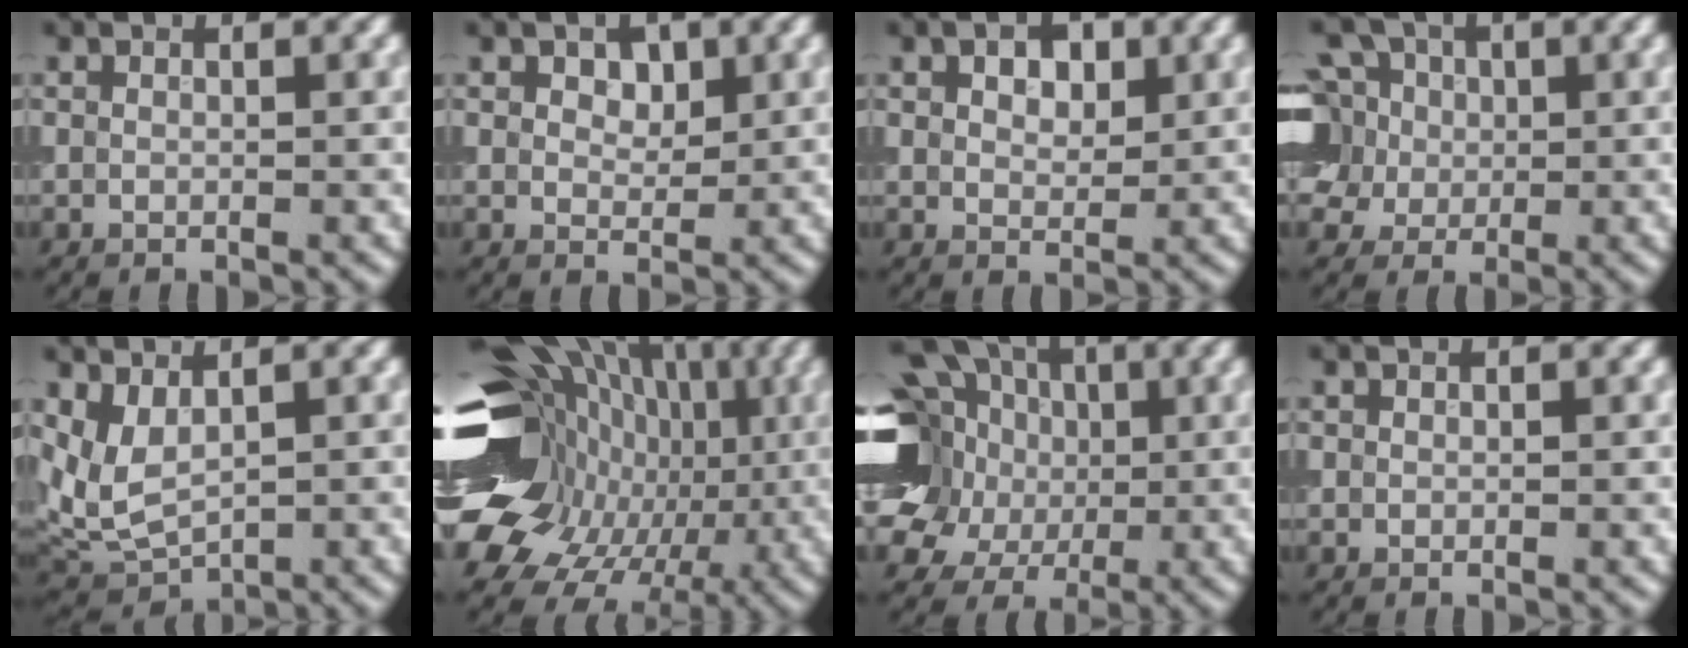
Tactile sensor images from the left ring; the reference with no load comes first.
{"total": 2.0, "force": [0.9, 1.3, 1.2], "torque": [-0.019, -0.001, 0.013]}
{"total": 3.6, "force": [1.6, 2.1, 2.4], "torque": [-0.032, 0.008, 0.019]}
{"total": 10.7, "force": [3.7, 8.4, 5.5], "torque": [-0.107, 0.035, 0.035]}
{"total": 3.6, "force": [1.1, 2.1, 2.7], "torque": [-0.068, -0.010, 0.029]}
{"total": 20.3, "force": [-1.1, 16.7, 11.5], "torque": [-0.202, 0.015, -0.034]}
{"total": 17.9, "force": [3.7, 15.0, 9.1], "torque": [-0.210, 0.036, 0.025]}
{"total": 0.0}